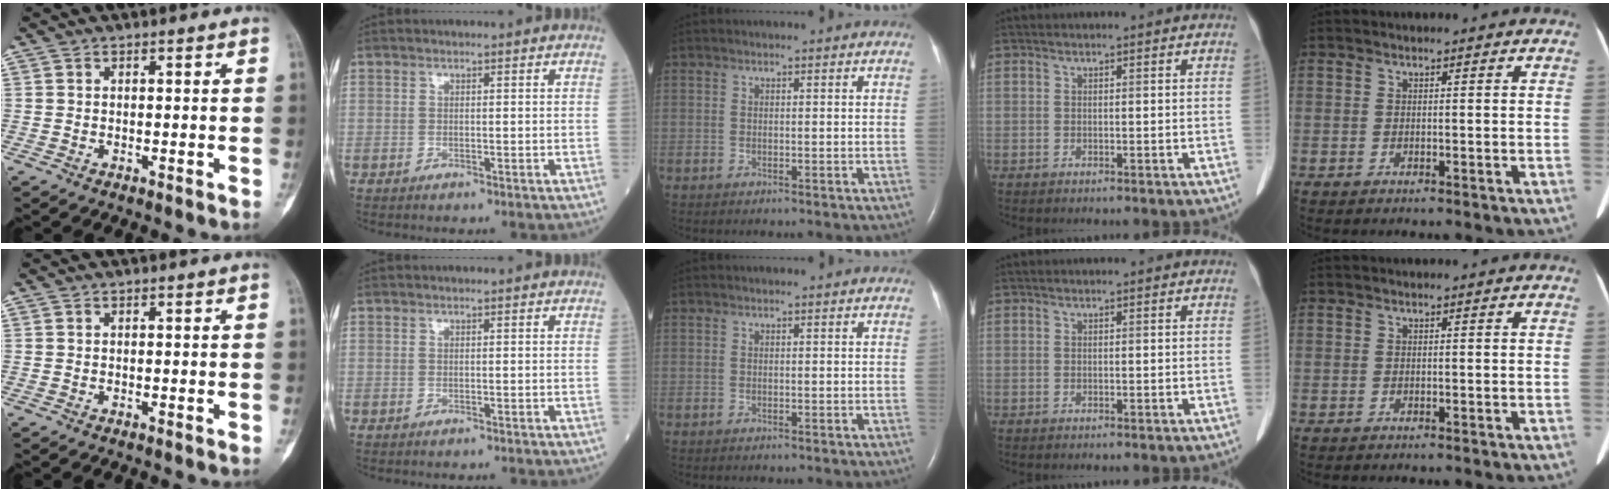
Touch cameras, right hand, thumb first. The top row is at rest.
{}